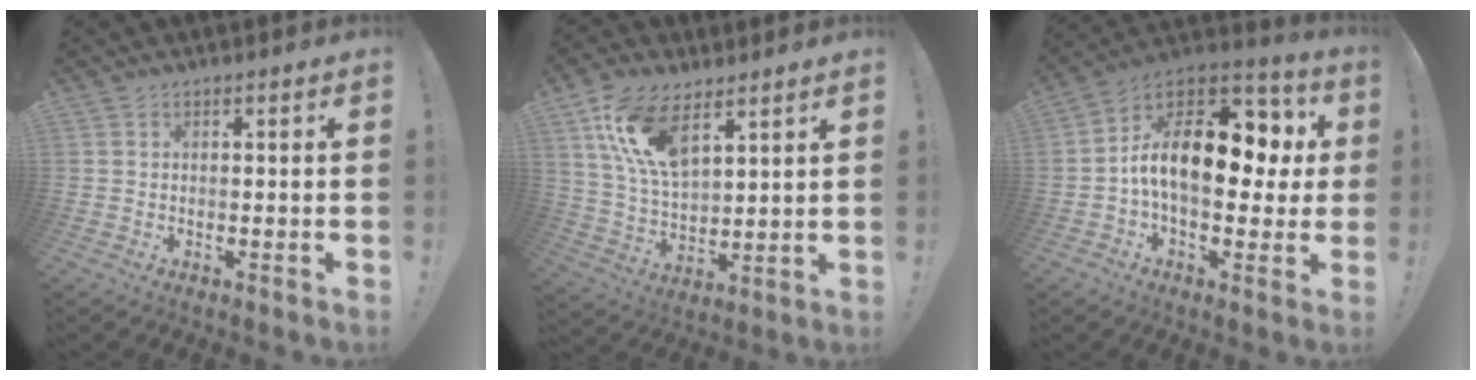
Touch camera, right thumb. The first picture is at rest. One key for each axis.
{"total": 14.8, "fx": 8.7, "fy": 7.3, "fz": 9.6, "tx": -0.201, "ty": -0.037, "tz": 0.161}
{"total": 18.7, "fx": 1.1, "fy": 10.7, "fz": 15.3, "tx": -0.249, "ty": 0.007, "tz": 0.023}